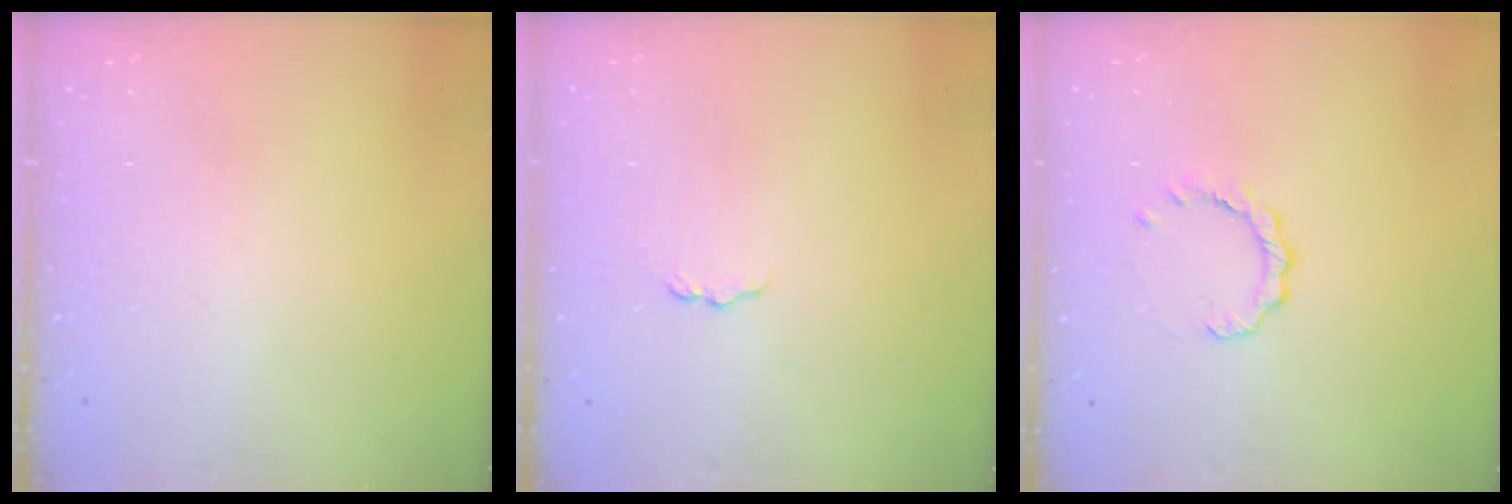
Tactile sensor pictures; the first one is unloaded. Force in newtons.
{"total": 3.4, "press": 3.4, "slide": 0.5}
{"total": 2.6, "press": 2.6, "slide": 0.2}